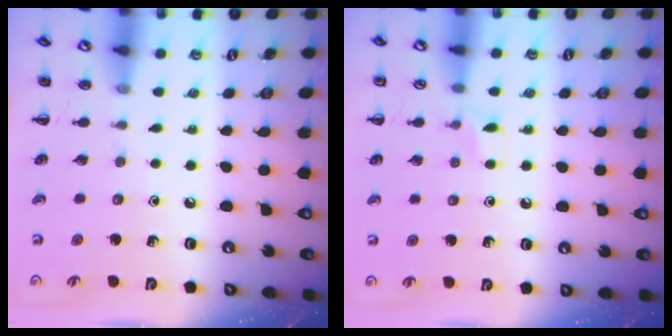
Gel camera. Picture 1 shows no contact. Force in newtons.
{"total": 4.6, "press": 4.2, "slide": 1.6}